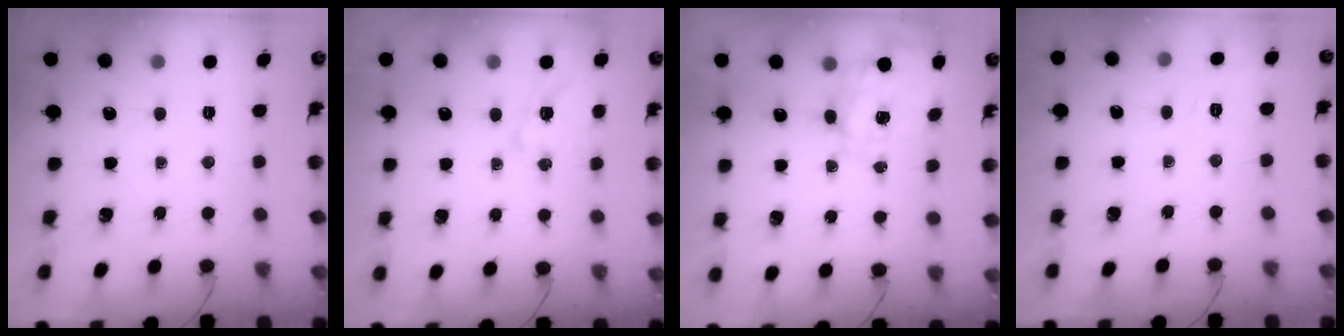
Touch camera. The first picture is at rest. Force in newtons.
{"total": 1.5, "press": 0.9, "slide": 1.1}
{"total": 3.9, "press": 3.8, "slide": 0.8}
{"total": 2.0, "press": 0.7, "slide": 1.9}